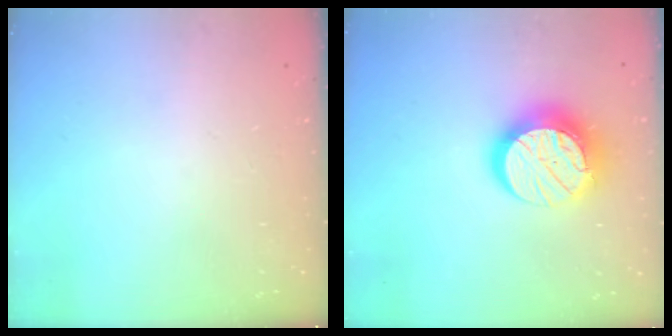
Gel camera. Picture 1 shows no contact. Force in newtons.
{"total": 14.8, "press": 14.8, "slide": 0.7}